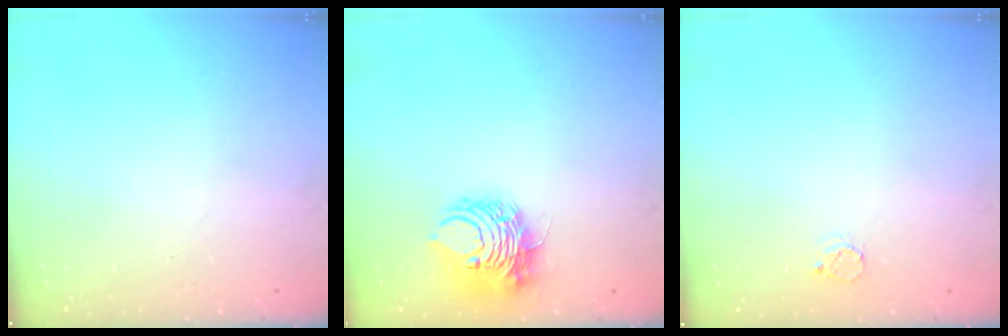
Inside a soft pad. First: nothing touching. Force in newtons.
{"total": 10.4, "press": 10.3, "slide": 1.3}
{"total": 3.4, "press": 3.4, "slide": 0.3}